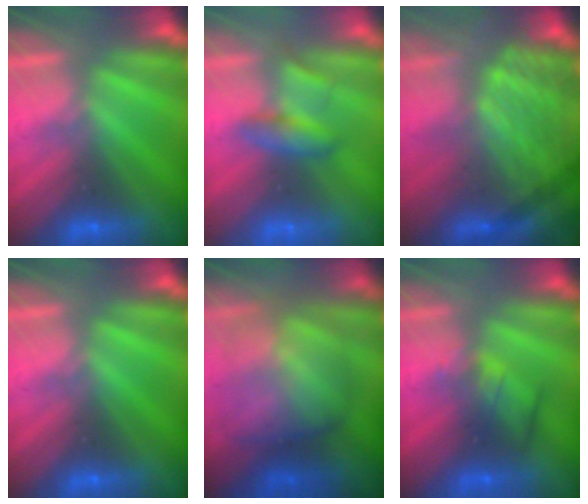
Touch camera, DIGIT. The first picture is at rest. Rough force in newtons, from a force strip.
{"total": 2.2}
{"total": 4.6}
{"total": 0.0}
{"total": 7.6}
{"total": 2.4}